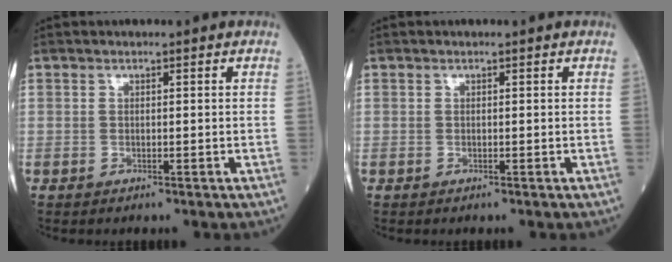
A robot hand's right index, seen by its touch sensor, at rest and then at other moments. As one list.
[{"total": 0.0}]